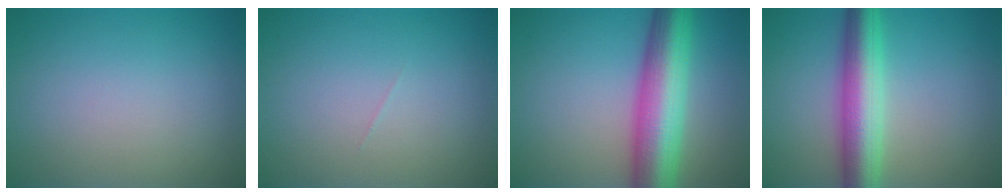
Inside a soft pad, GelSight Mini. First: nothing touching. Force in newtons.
{"total": 0.0}
{"total": 10.1, "press": 10.1, "slide": 0.3}
{"total": 7.1, "press": 7.1, "slide": 0.2}